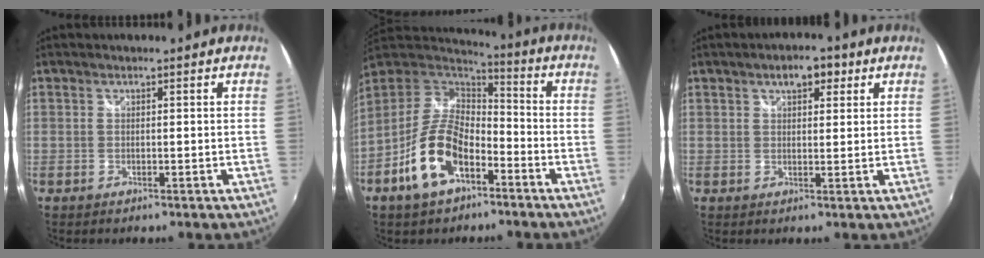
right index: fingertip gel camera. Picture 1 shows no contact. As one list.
[{"total": 14.6, "force": [-6.9, 7.7, 10.3], "torque": [-0.216, 0.004, -0.122]}, {"total": 4.7, "force": [2.4, 2.4, 3.2], "torque": [-0.046, 0.016, 0.036]}]